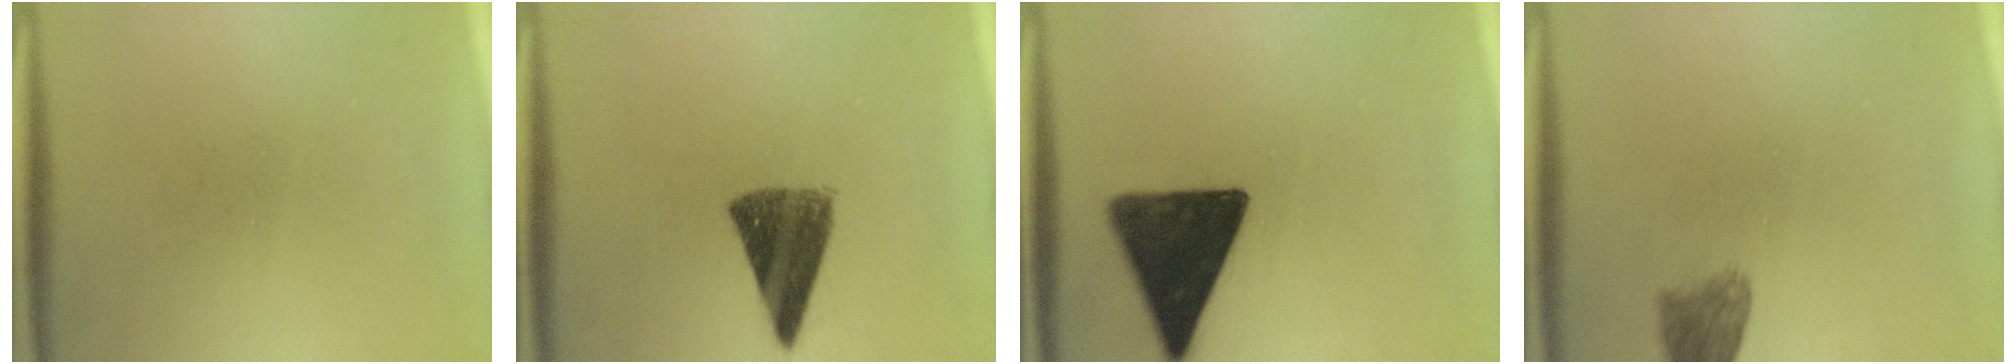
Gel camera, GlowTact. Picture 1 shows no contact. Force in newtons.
{"total": 9.6}
{"total": 15.0}
{"total": 4.1}